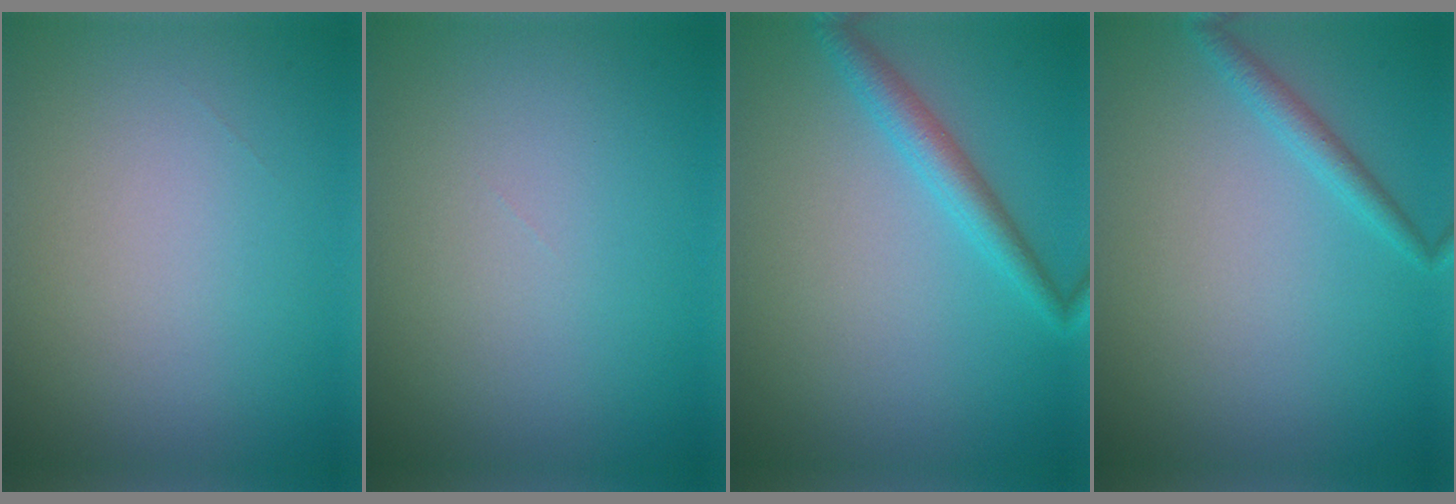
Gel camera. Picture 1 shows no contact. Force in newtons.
{"total": 0.0}
{"total": 2.5, "press": 2.5, "slide": 0.0}
{"total": 1.5, "press": 1.5, "slide": 0.1}